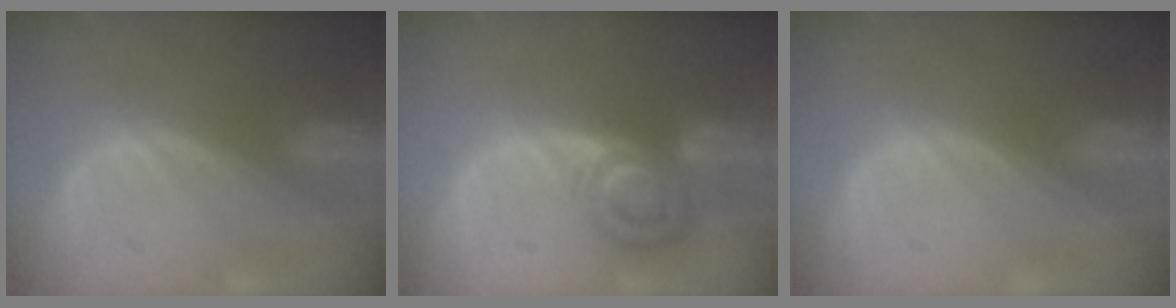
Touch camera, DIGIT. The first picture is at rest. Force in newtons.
{"total": 7.3, "press": 6.3, "slide": 3.7}
{"total": 0.6, "press": 0.0, "slide": 0.6}